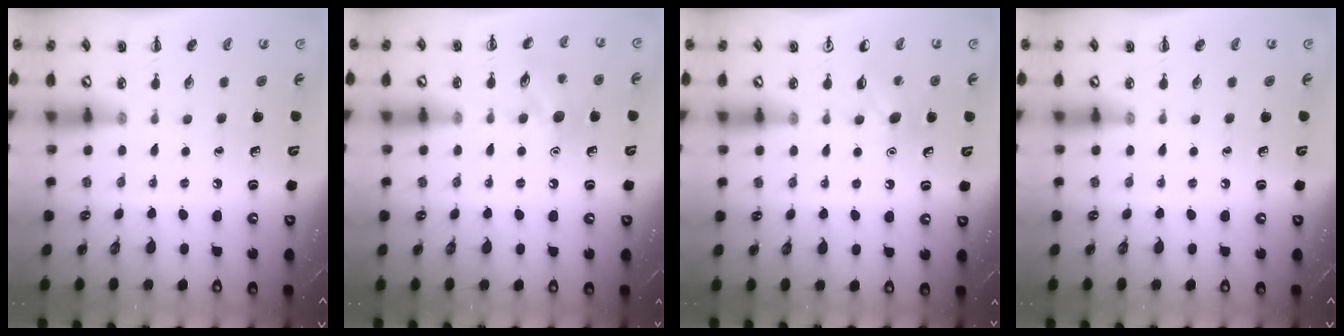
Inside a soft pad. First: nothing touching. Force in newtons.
{"total": 9.5, "press": 9.5, "slide": 0.9}
{"total": 6.4, "press": 6.1, "slide": 1.9}
{"total": 0.0}